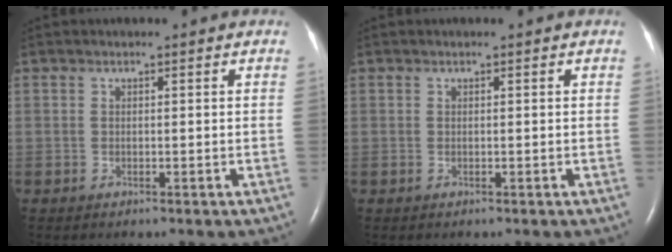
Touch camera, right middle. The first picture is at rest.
{"total": 0.0}